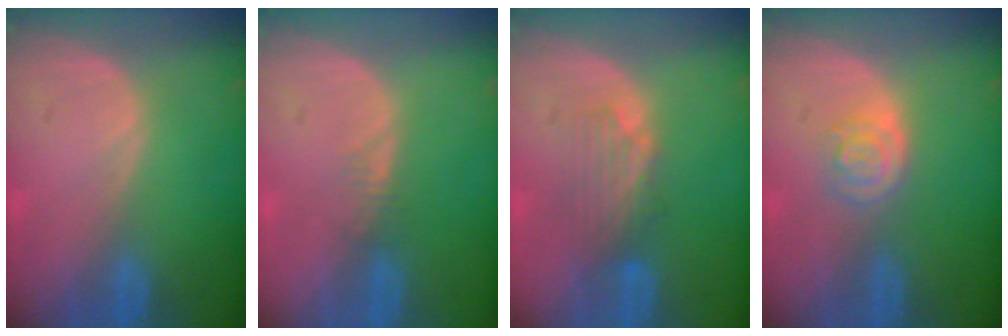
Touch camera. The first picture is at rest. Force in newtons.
{"total": 1.3, "press": 1.2, "slide": 0.2}
{"total": 4.3, "press": 3.8, "slide": 2.1}
{"total": 3.2, "press": 3.2, "slide": 0.2}